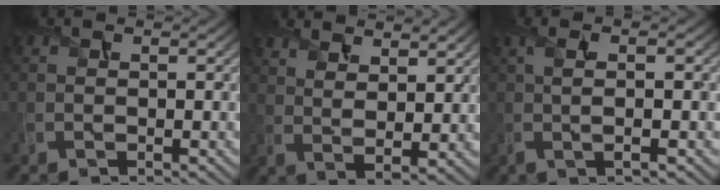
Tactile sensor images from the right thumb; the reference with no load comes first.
{"total": 6.8, "force": [5.0, 1.9, 4.3], "torque": [-0.078, -0.007, 0.085]}
{"total": 4.3, "force": [0.2, 0.8, 4.2], "torque": [-0.084, 0.008, -0.002]}